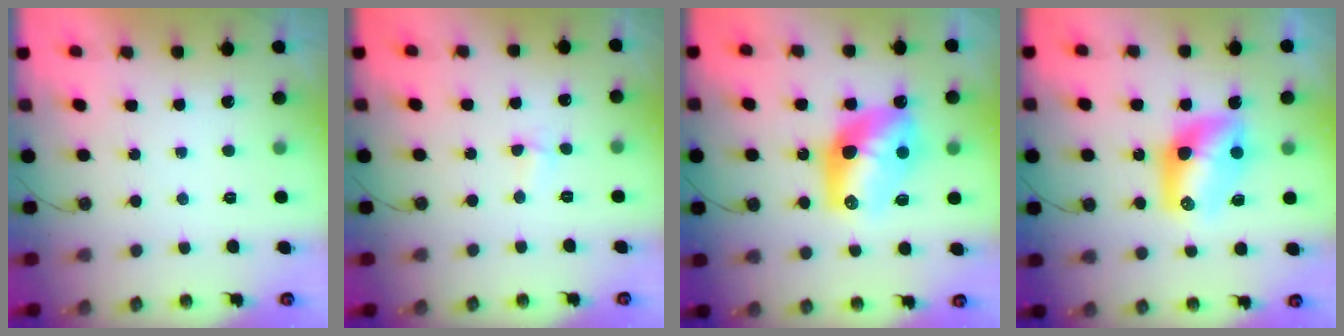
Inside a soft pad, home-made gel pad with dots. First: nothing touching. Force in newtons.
{"total": 2.6, "press": 2.5, "slide": 0.5}
{"total": 14.3, "press": 14.2, "slide": 1.1}
{"total": 11.6, "press": 11.6, "slide": 0.8}